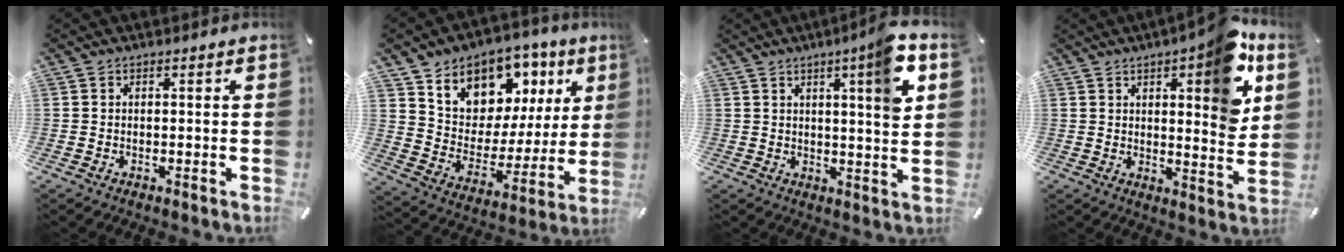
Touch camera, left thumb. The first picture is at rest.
{"total": 9.5, "force": [6.7, 6.8, 0.2], "torque": [-0.015, -0.087, 0.121]}
{"total": 10.3, "force": [4.5, 1.0, 9.3], "torque": [-0.125, -0.024, 0.061]}
{"total": 15.0, "force": [7.6, 4.8, 12.0], "torque": [-0.141, -0.053, 0.116]}